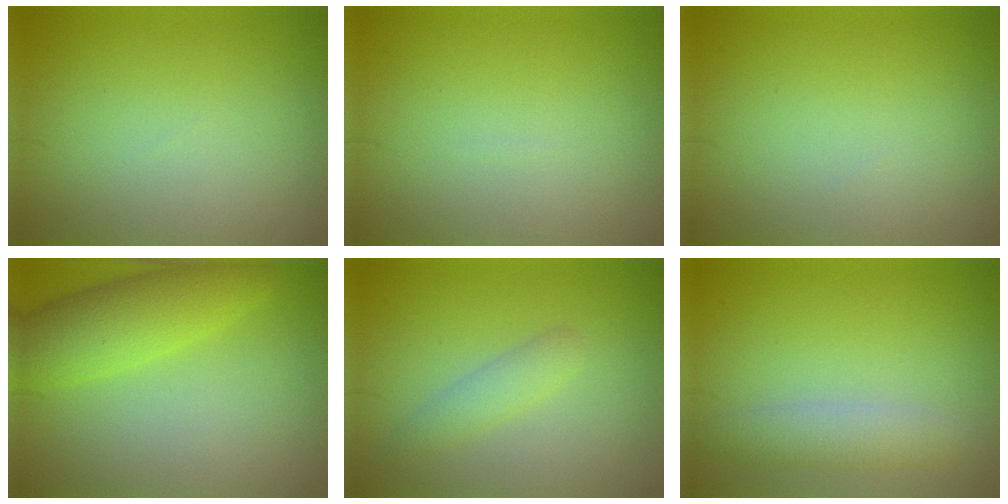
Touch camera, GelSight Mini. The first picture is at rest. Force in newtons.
{"total": 0.0}
{"total": 0.0}
{"total": 5.3, "press": 5.3, "slide": 0.4}
{"total": 1.9, "press": 1.9, "slide": 0.0}
{"total": 2.8, "press": 2.8, "slide": 0.0}